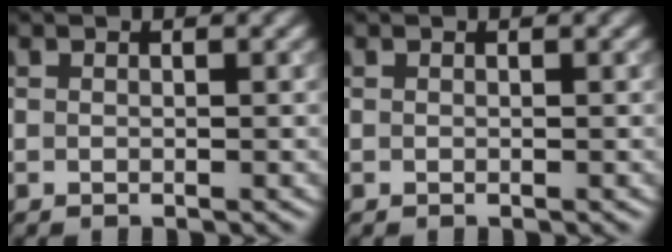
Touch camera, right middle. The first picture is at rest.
{"total": 0.0}